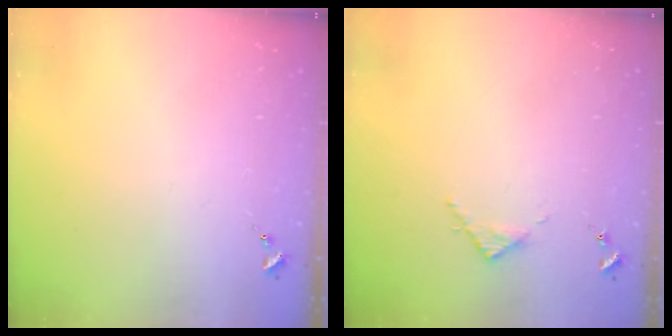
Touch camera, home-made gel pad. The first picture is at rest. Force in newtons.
{"total": 2.8, "press": 2.8, "slide": 0.4}